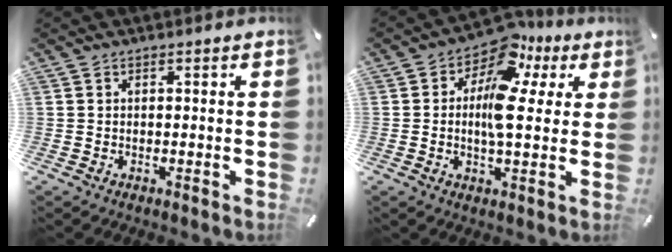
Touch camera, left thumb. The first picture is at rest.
{"total": 13.5, "force": [3.4, 7.2, 10.9], "torque": [-0.189, -0.022, 0.055]}